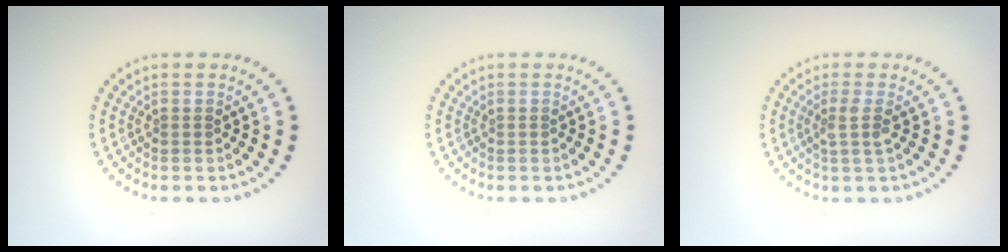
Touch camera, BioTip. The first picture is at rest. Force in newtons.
{"total": 0.0}
{"total": 1.7, "press": 1.3, "slide": 1.2}